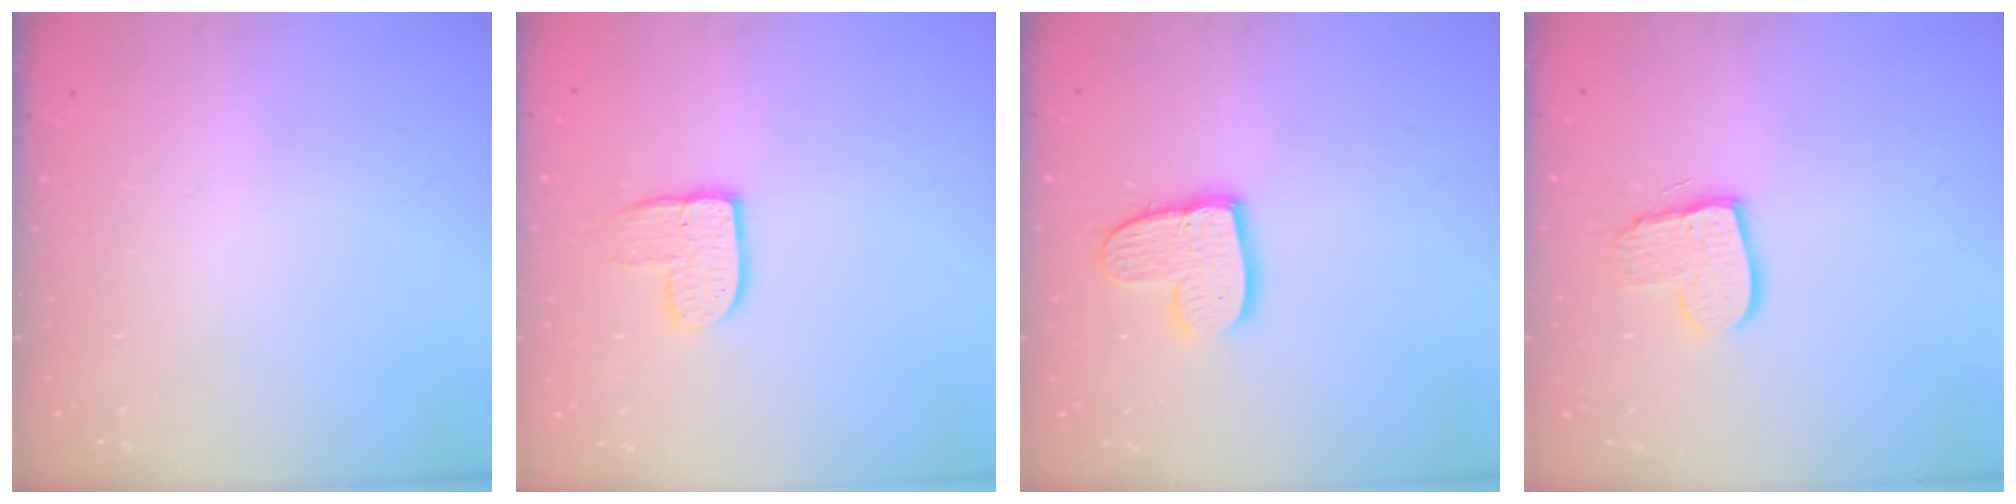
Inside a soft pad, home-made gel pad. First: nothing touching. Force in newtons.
{"total": 8.5, "press": 8.4, "slide": 0.5}
{"total": 10.6, "press": 10.6, "slide": 0.8}
{"total": 10.3, "press": 10.3, "slide": 0.8}